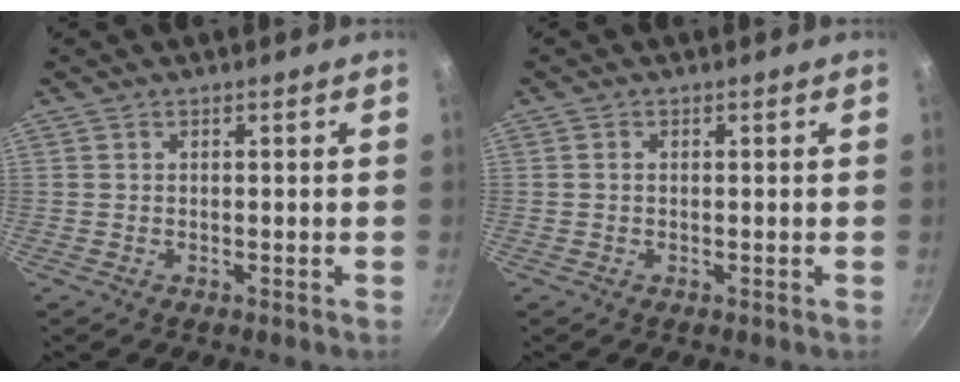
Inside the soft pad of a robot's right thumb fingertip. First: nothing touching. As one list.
[{"total": 0.6, "force": [0.0, 0.5, 0.4], "torque": [-0.007, 0.004, -0.002]}]